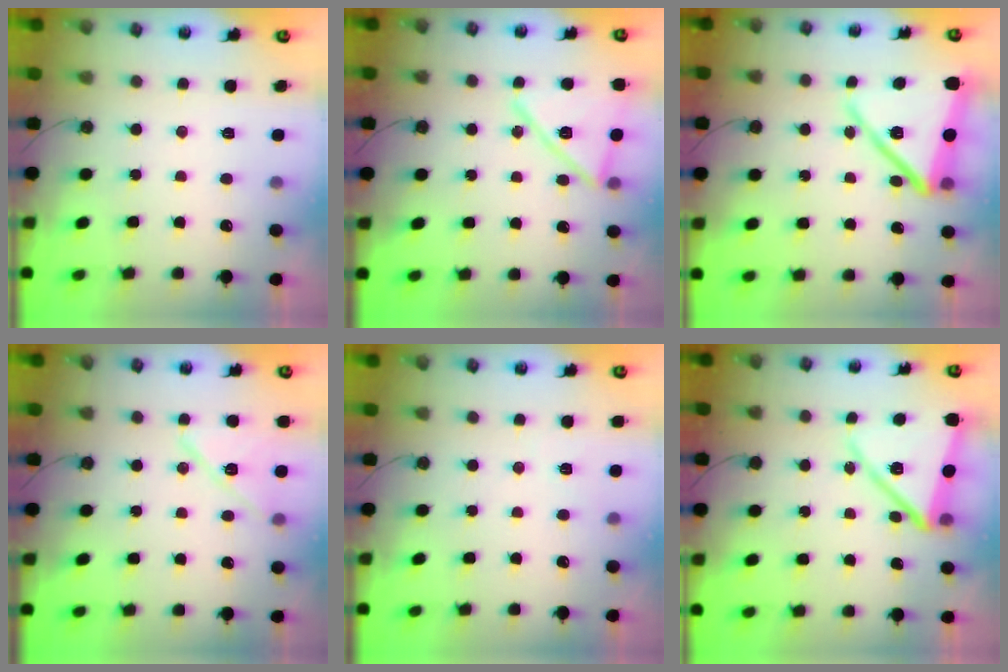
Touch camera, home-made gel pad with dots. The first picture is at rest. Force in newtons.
{"total": 16.5, "press": 16.5, "slide": 1.2}
{"total": 17.4, "press": 16.9, "slide": 4.2}
{"total": 12.1, "press": 11.4, "slide": 4.0}
{"total": 2.4, "press": 2.2, "slide": 1.0}
{"total": 15.0, "press": 14.9, "slide": 1.7}